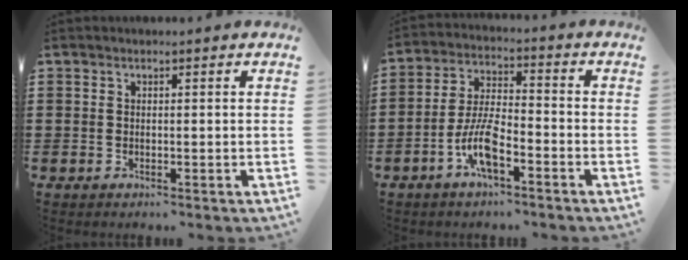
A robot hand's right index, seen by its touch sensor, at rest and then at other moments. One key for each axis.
{"total": 7.6, "fx": -3.8, "fy": 2.3, "fz": 6.1, "tx": -0.141, "ty": -0.007, "tz": -0.074}